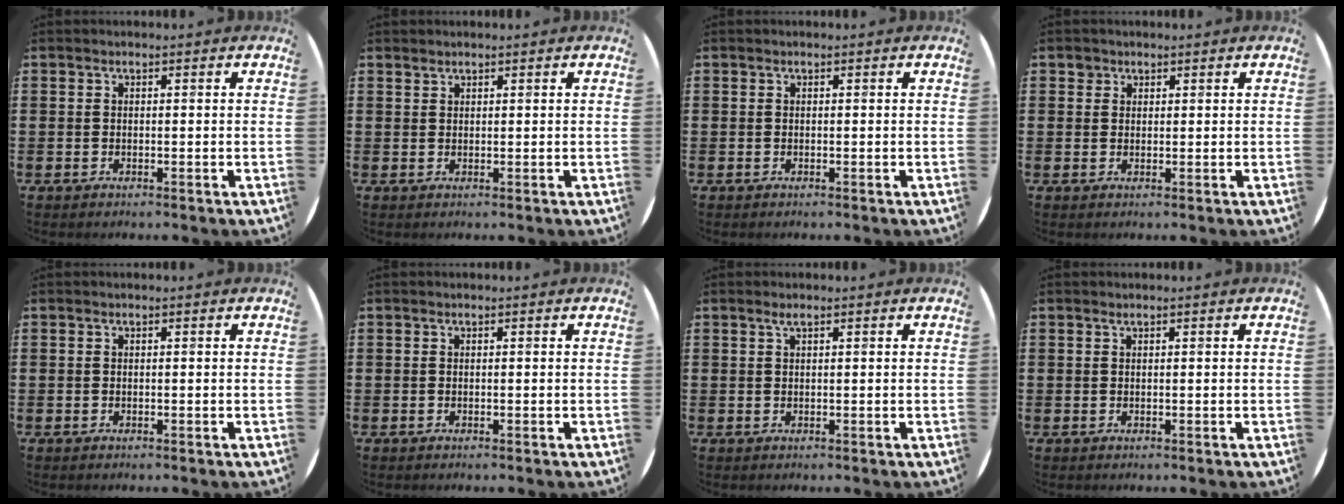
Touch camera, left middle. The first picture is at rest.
{"total": 0.8, "force": [0.8, 0.1, -0.2], "torque": [0.012, 0.000, 0.014]}
{"total": 0.0}
{"total": 1.3, "force": [1.0, 0.8, 0.0], "torque": [0.013, -0.004, 0.018]}
{"total": 0.0}
{"total": 0.0}
{"total": 0.9, "force": [0.5, 0.0, 0.7], "torque": [-0.015, 0.002, 0.008]}
{"total": 0.0}